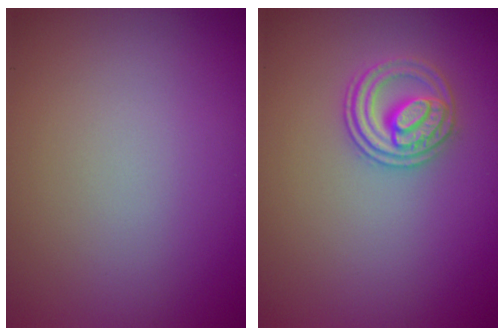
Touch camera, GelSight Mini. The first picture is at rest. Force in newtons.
{"total": 2.6, "press": 2.5, "slide": 0.7}